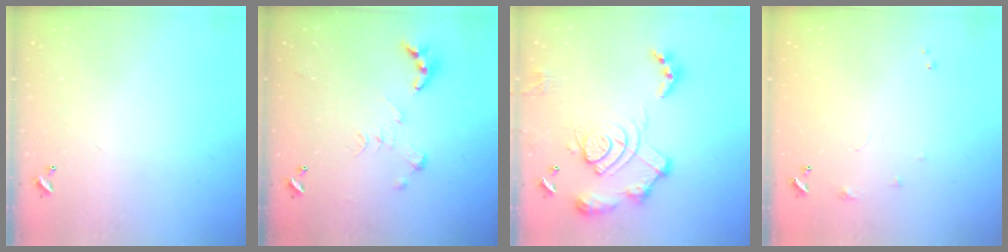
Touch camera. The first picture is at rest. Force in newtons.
{"total": 0.0}
{"total": 17.1, "press": 17.0, "slide": 1.6}
{"total": 5.9, "press": 5.9, "slide": 0.8}